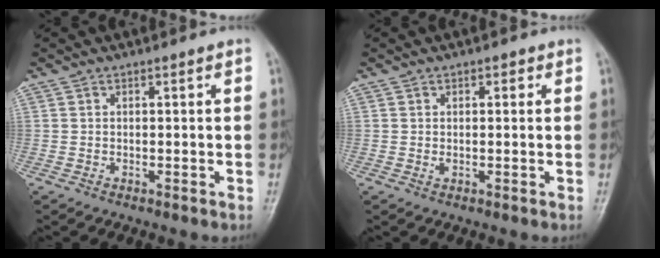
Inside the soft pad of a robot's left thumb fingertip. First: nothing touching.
{"total": 1.6, "force": [0.5, 1.1, 1.1], "torque": [-0.007, 0.000, 0.005]}